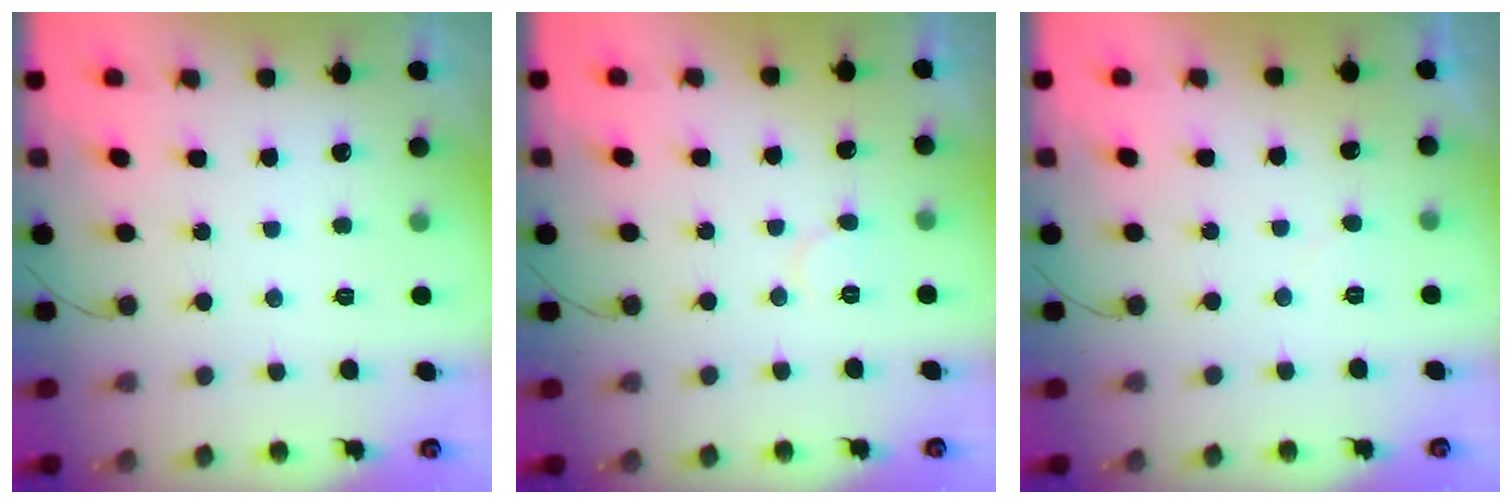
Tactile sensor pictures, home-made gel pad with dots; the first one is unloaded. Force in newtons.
{"total": 3.9, "press": 3.8, "slide": 0.5}
{"total": 2.3, "press": 2.3, "slide": 0.2}